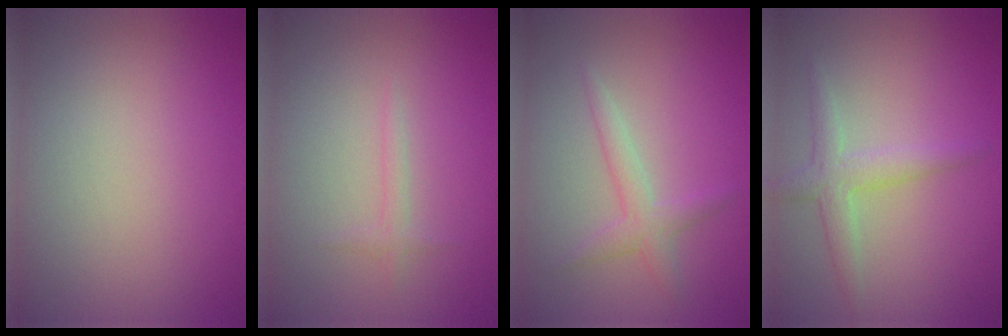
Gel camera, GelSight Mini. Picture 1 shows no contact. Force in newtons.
{"total": 0.8, "press": 0.8, "slide": 0.0}
{"total": 2.0, "press": 2.0, "slide": 0.0}
{"total": 2.6, "press": 2.5, "slide": 0.1}